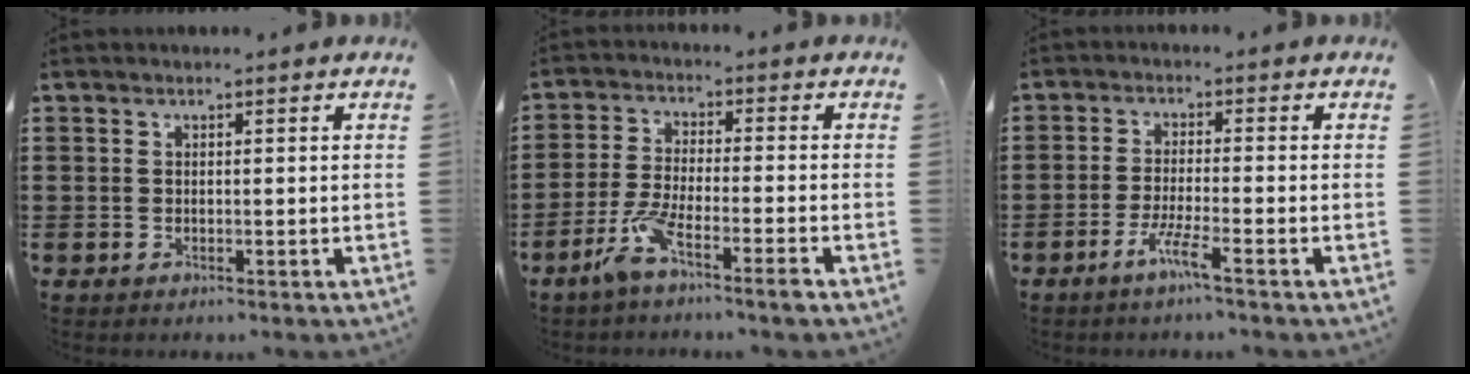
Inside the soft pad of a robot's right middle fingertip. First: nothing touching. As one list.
[{"total": 6.5, "force": [-4.2, 0.7, 4.9], "torque": [-0.104, -0.008, -0.079]}, {"total": 4.4, "force": [-2.8, -0.2, 3.3], "torque": [-0.069, -0.011, -0.052]}]